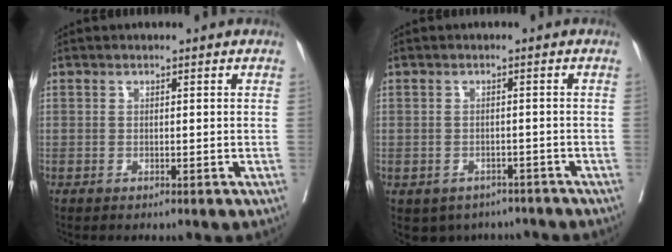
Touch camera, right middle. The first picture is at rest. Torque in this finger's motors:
{"motor_torque": [0.65, -0.63, 0.09, 0.01]}